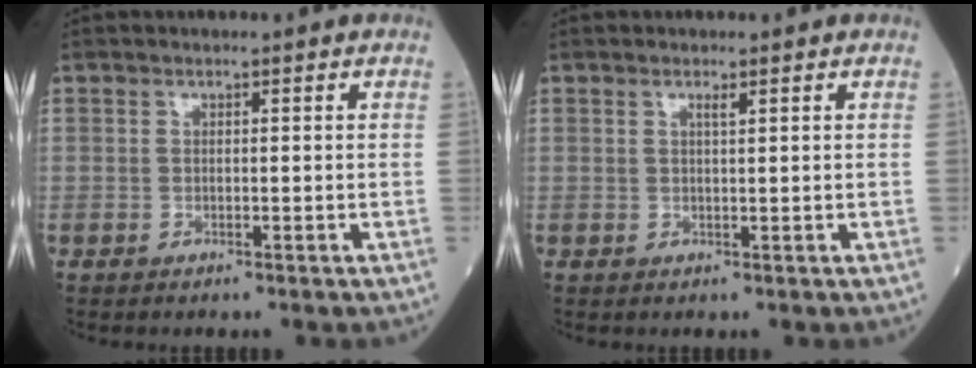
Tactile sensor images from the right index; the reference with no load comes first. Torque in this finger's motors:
{"motor_torque": [-0.01, 0.01, -0.02, 0.00]}